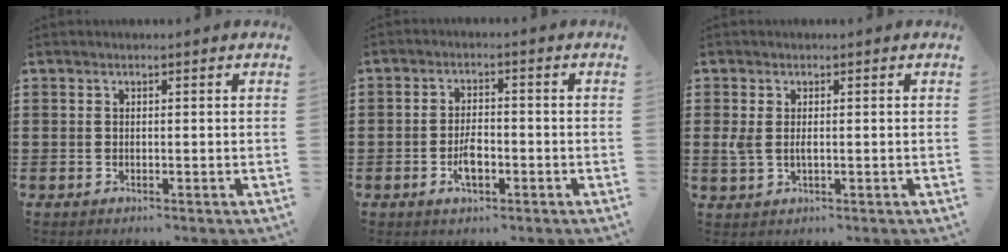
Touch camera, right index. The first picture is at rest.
{"total": 4.0, "force": [-1.5, 1.8, 3.2], "torque": [-0.064, 0.002, -0.027]}
{"total": 2.3, "force": [0.0, 1.2, 2.0], "torque": [-0.054, -0.002, -0.006]}